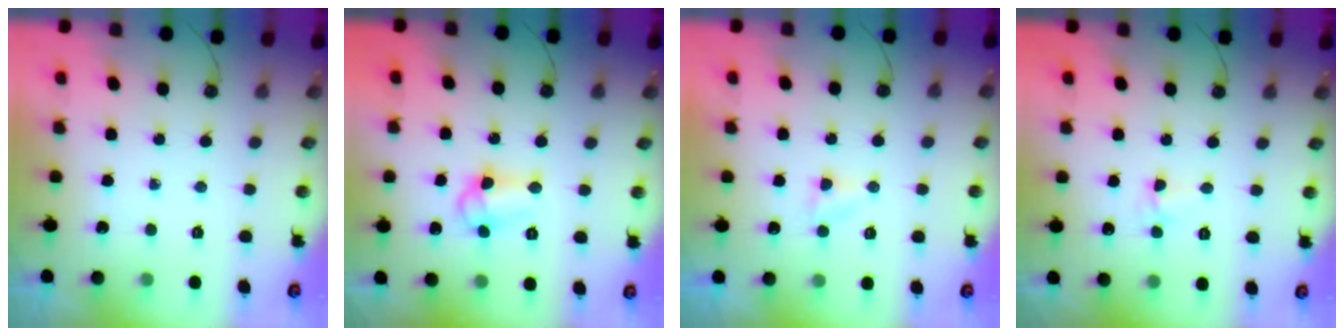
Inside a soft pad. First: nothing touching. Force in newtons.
{"total": 8.2, "press": 8.1, "slide": 0.4}
{"total": 2.7, "press": 2.7, "slide": 0.3}
{"total": 3.6, "press": 3.6, "slide": 0.4}